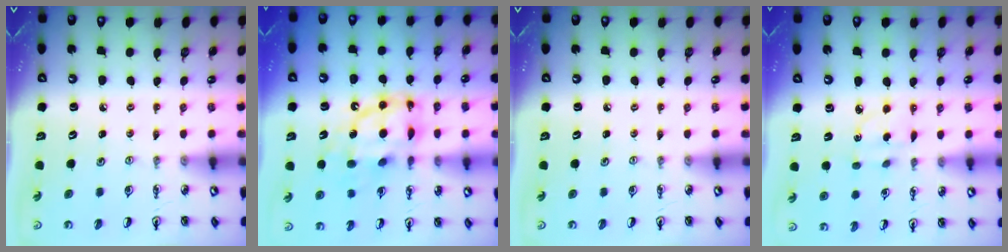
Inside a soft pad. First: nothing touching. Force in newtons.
{"total": 13.1, "press": 13.0, "slide": 1.1}
{"total": 0.0}
{"total": 2.0, "press": 2.0, "slide": 0.4}